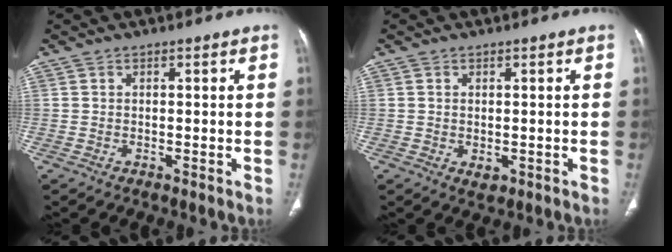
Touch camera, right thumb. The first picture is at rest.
{"total": 1.7, "force": [-0.3, 1.2, 1.2], "torque": [-0.016, -0.004, 0.001]}